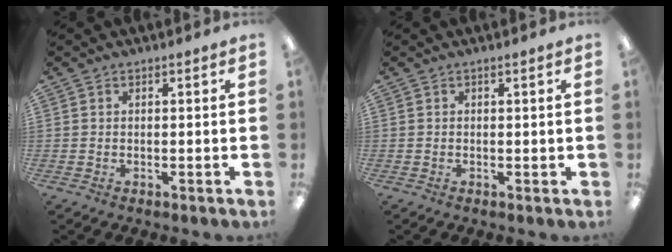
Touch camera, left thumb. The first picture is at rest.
{"total": 0.0}